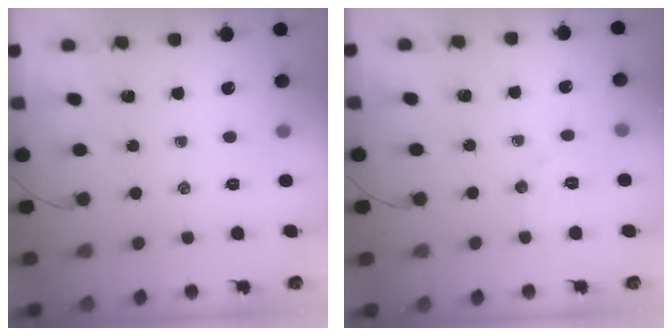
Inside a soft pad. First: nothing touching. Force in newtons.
{"total": 5.6, "press": 5.5, "slide": 0.9}